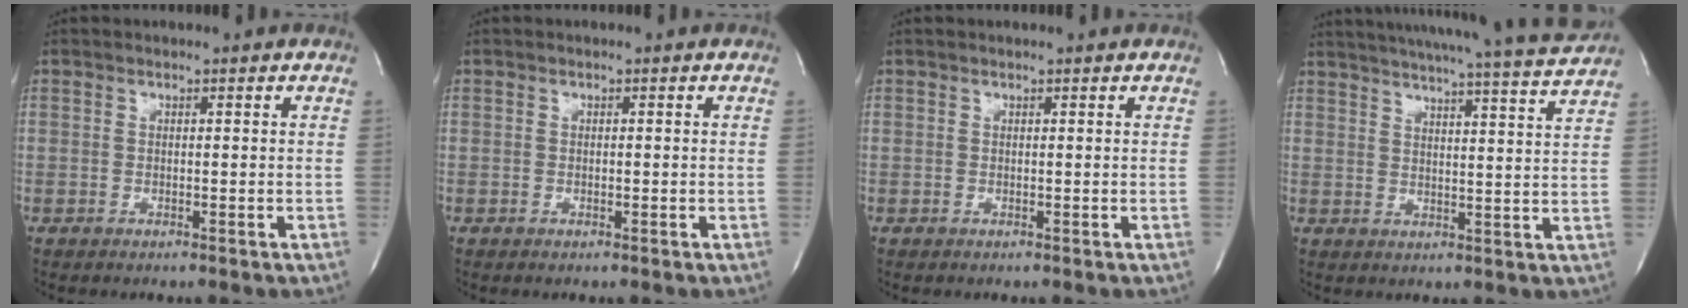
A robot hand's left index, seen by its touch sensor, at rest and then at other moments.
{"total": 0.7, "force": [-0.7, 0.0, 0.1], "torque": [-0.002, -0.005, -0.011]}
{"total": 0.0}
{"total": 20.8, "force": [19.3, -1.2, 7.7], "torque": [-0.124, -0.048, 0.244]}